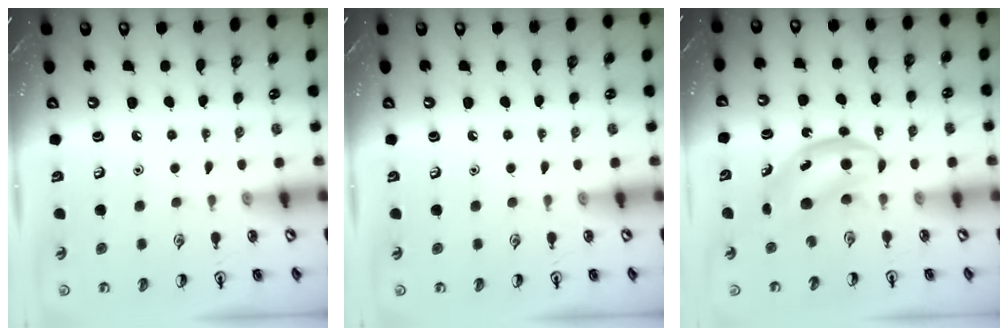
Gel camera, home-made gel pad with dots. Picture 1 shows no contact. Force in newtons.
{"total": 0.0}
{"total": 5.2, "press": 5.1, "slide": 0.7}